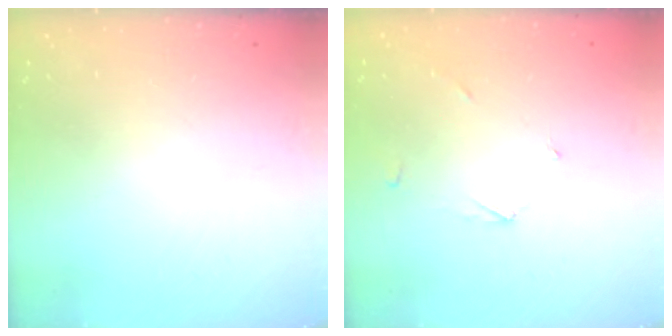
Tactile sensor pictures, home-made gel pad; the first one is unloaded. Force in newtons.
{"total": 2.4, "press": 2.4, "slide": 0.2}